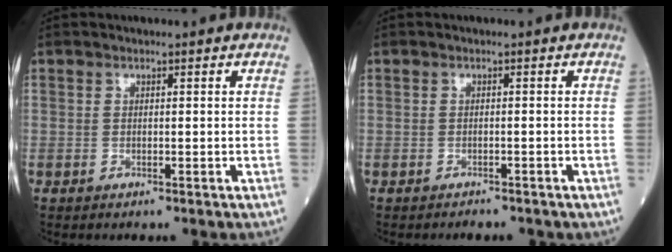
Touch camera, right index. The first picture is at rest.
{"total": 2.7, "force": [-2.4, 0.9, 0.9], "torque": [-0.013, -0.004, -0.025]}